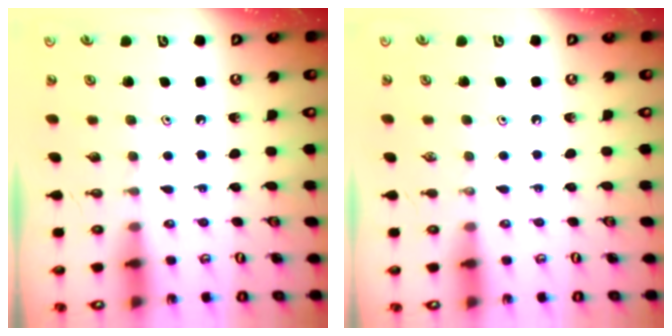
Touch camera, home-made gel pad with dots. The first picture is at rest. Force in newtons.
{"total": 0.0}